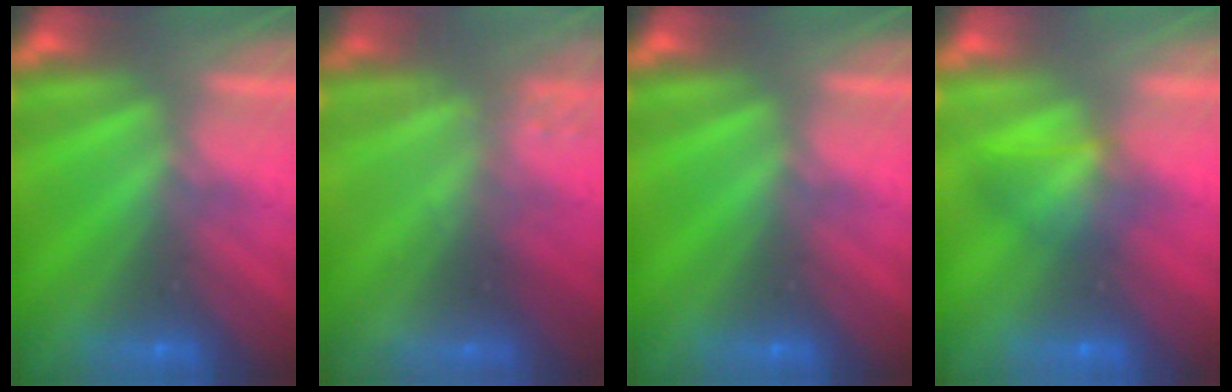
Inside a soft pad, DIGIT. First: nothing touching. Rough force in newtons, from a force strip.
{"total": 2.2}
{"total": 0.0}
{"total": 1.3}